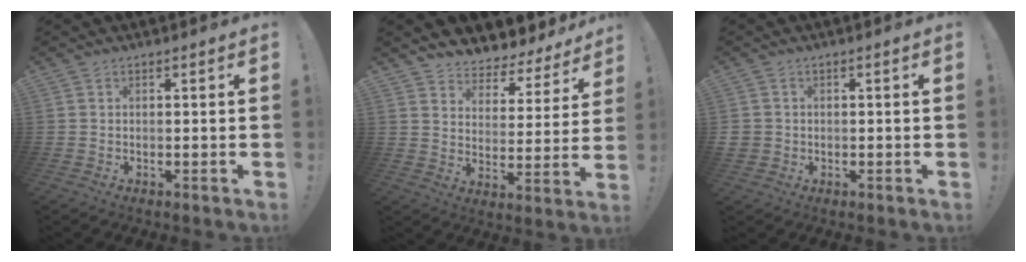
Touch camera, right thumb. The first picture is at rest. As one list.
[{"total": 5.4, "force": [4.9, 2.4, 0.6], "torque": [-0.002, -0.062, 0.085]}, {"total": 2.7, "force": [0.0, 2.5, 0.9], "torque": [-0.010, 0.000, 0.003]}]